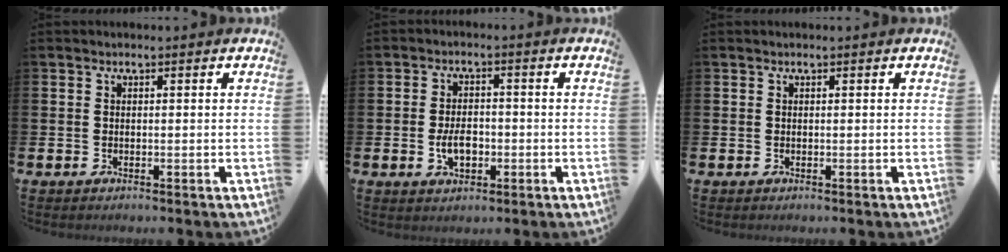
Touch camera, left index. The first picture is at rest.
{"total": 4.0, "force": [-0.9, 2.4, 3.0], "torque": [-0.042, -0.001, -0.020]}
{"total": 0.0}